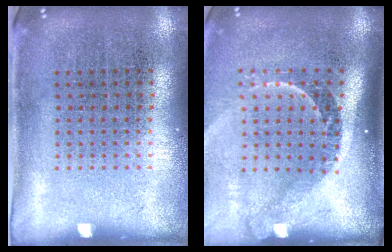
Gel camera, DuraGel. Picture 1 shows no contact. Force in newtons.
{"total": 2.3, "press": 1.6, "slide": 1.7}